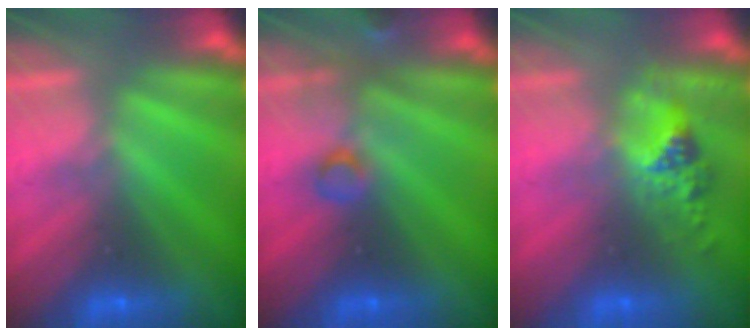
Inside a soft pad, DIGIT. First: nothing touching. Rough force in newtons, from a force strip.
{"total": 2.9}
{"total": 2.5}